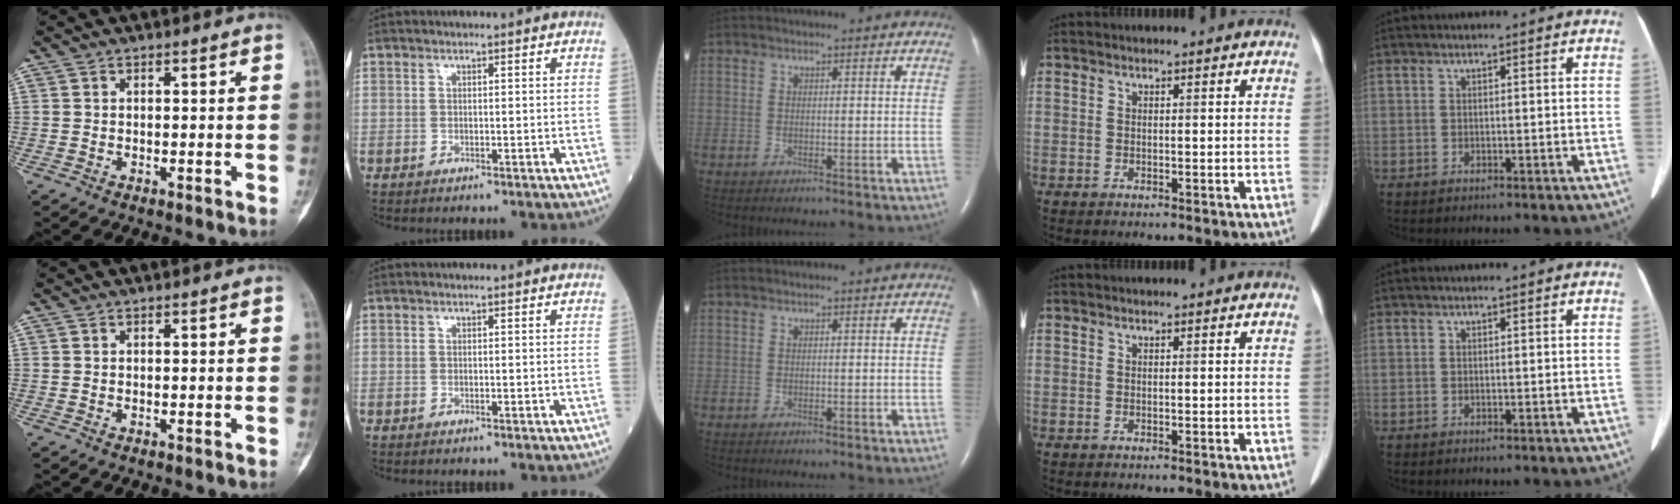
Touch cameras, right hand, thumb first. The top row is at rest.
{}